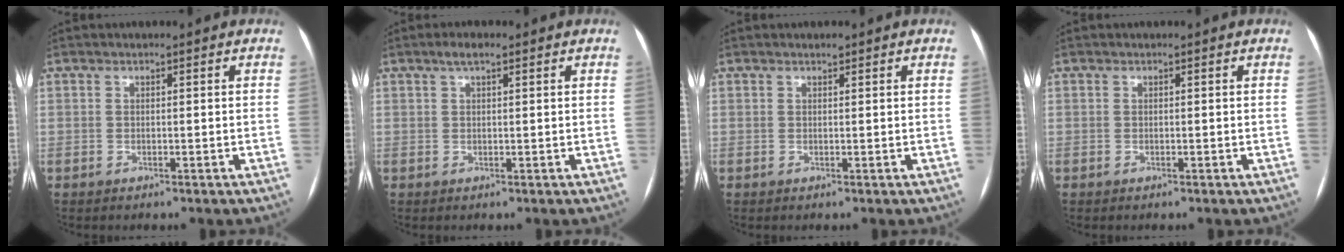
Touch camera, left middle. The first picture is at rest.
{"total": 2.2, "force": [1.4, 0.5, 1.6], "torque": [-0.033, 0.011, 0.025]}
{"total": 0.7, "force": [0.5, 0.2, 0.3], "torque": [-0.011, 0.001, 0.009]}
{"total": 0.0}